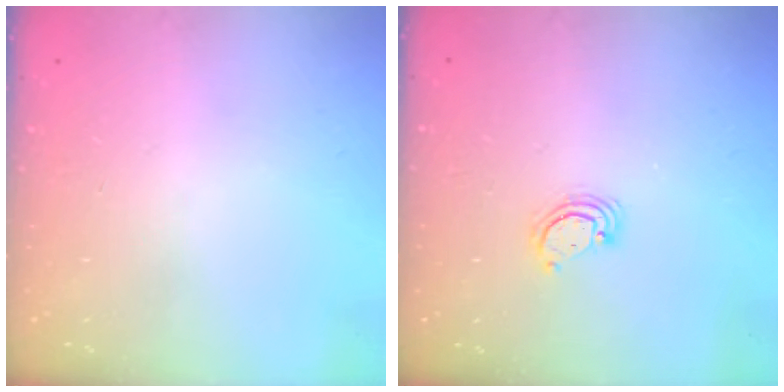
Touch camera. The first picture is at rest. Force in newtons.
{"total": 2.6, "press": 2.6, "slide": 0.3}